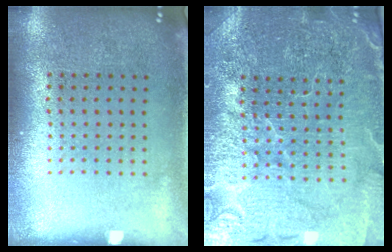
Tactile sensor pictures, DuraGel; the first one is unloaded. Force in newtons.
{"total": 4.5, "press": 4.3, "slide": 1.4}